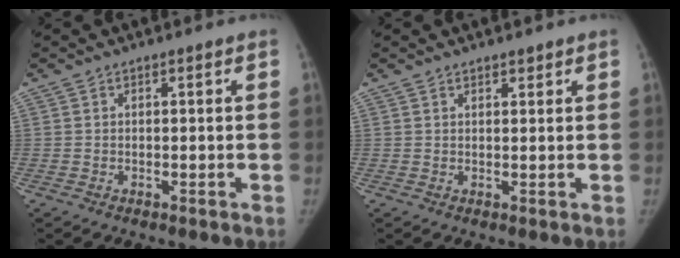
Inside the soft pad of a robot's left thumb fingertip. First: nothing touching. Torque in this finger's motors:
{"motor_torque": [-0.15, -0.02, 0.24, 0.44, -0.05]}